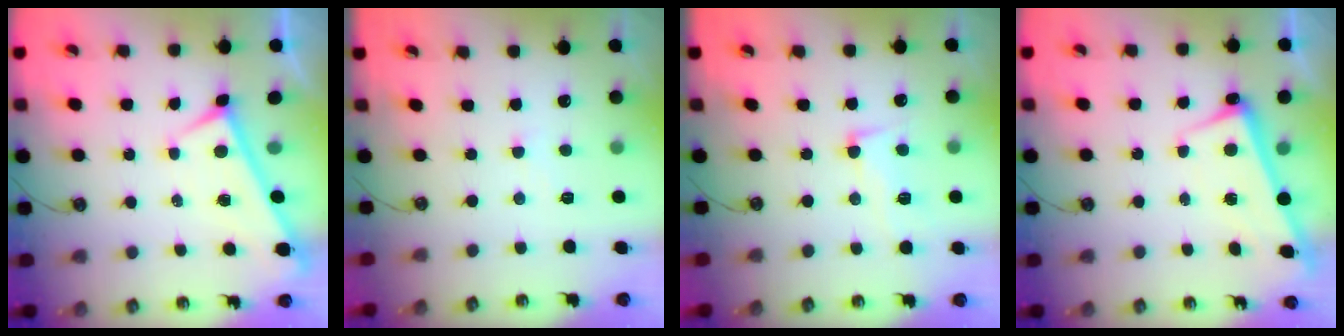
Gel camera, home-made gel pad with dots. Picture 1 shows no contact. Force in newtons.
{"total": 1.4, "press": 1.3, "slide": 0.4}
{"total": 3.7, "press": 3.5, "slide": 1.2}
{"total": 2.5, "press": 2.5, "slide": 0.5}